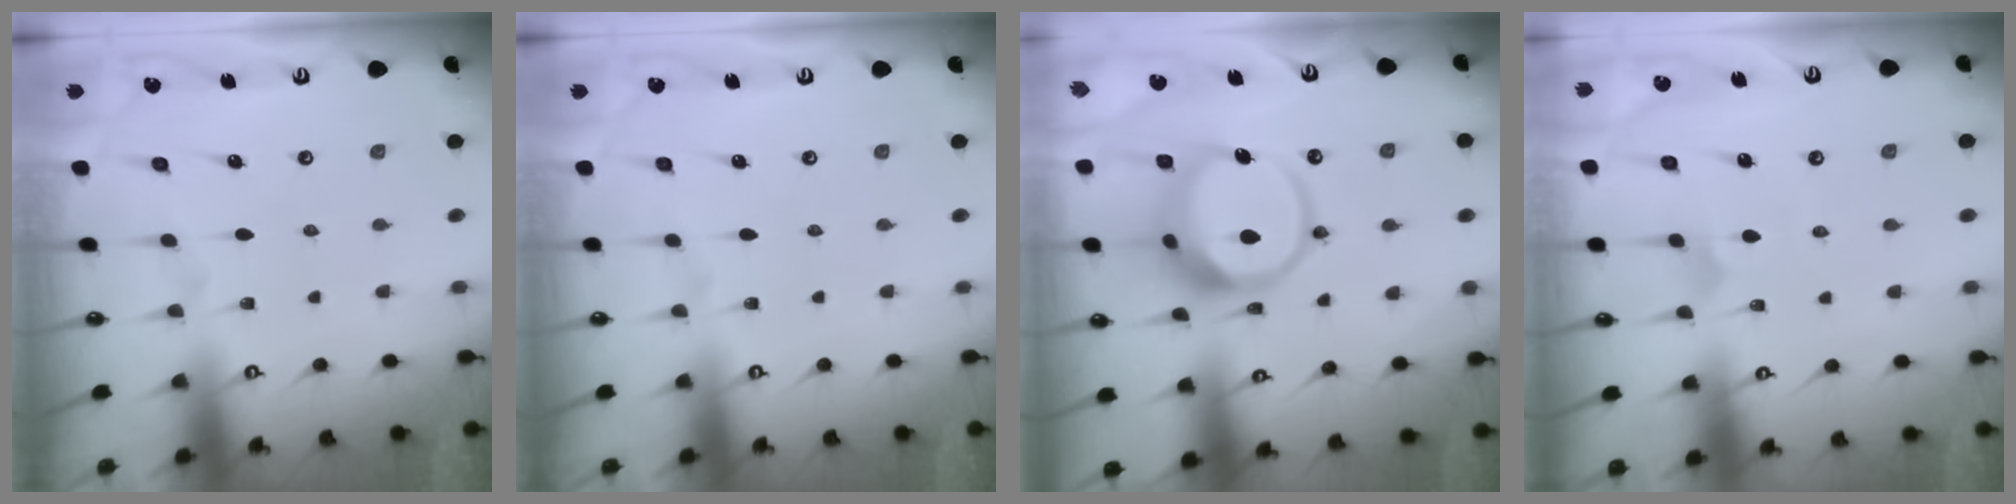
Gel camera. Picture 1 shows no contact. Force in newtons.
{"total": 0.0}
{"total": 13.1, "press": 13.0, "slide": 1.6}
{"total": 3.9, "press": 3.9, "slide": 0.5}